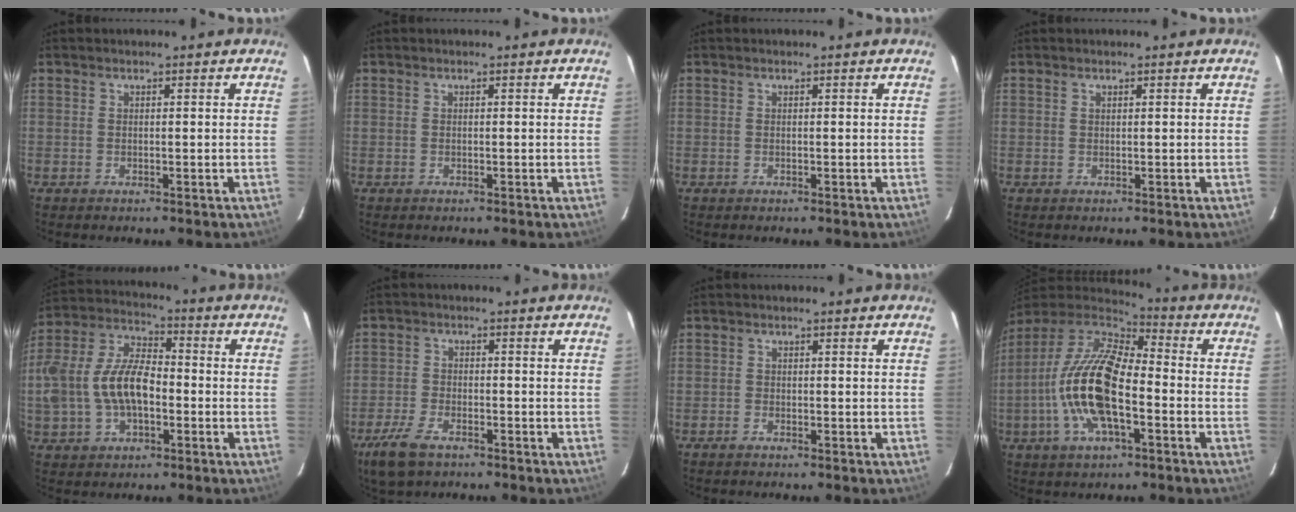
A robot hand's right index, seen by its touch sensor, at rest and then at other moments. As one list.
[{"total": 0.0}, {"total": 0.0}, {"total": 0.0}, {"total": 14.6, "force": [-2.6, 8.3, 11.8], "torque": [-0.255, 0.015, -0.045]}, {"total": 8.3, "force": [-5.7, 3.8, 4.8], "torque": [-0.129, -0.013, -0.112]}, {"total": 0.8, "force": [-0.8, 0.3, 0.1], "torque": [-0.006, 0.000, -0.017]}, {"total": 18.2, "force": [-4.3, 7.3, 16.1], "torque": [-0.323, -0.004, -0.089]}]